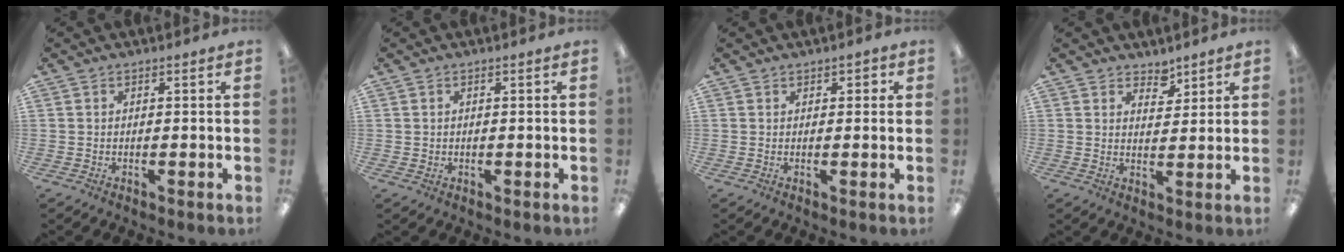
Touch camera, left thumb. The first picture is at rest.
{"total": 0.7, "force": [0.2, 0.7, -0.1], "torque": [0.000, 0.005, 0.003]}
{"total": 1.0, "force": [0.5, 0.9, 0.2], "torque": [-0.005, 0.002, 0.009]}
{"total": 4.1, "force": [3.5, 2.1, 0.5], "torque": [0.011, -0.026, 0.060]}